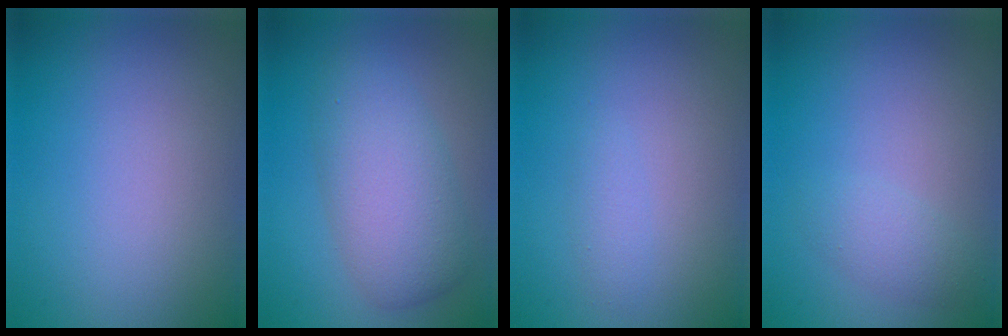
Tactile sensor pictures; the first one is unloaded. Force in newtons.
{"total": 5.7, "press": 5.7, "slide": 0.1}
{"total": 1.0, "press": 1.0, "slide": 0.1}
{"total": 1.6, "press": 1.6, "slide": 0.0}